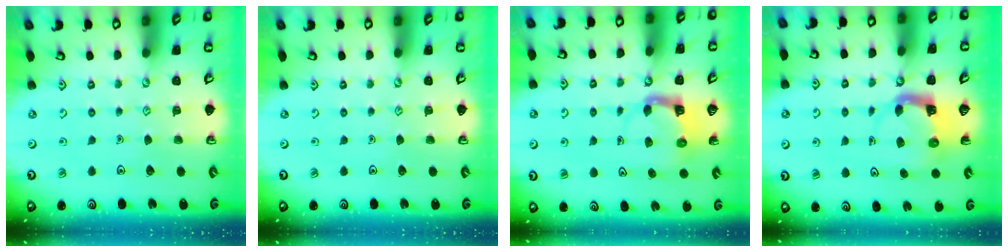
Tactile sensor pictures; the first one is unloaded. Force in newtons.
{"total": 0.0}
{"total": 4.6, "press": 4.6, "slide": 0.1}
{"total": 4.0, "press": 4.0, "slide": 0.2}